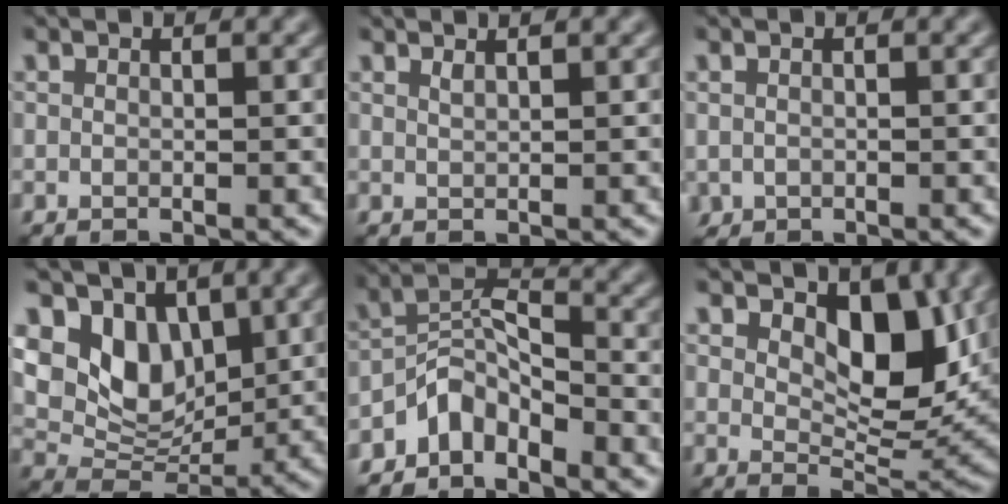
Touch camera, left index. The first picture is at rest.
{"total": 0.8, "force": [0.6, 0.2, 0.5], "torque": [-0.003, 0.001, 0.010]}
{"total": 0.8, "force": [-0.3, 0.7, 0.1], "torque": [0.000, -0.006, -0.005]}
{"total": 6.9, "force": [2.4, 4.9, 4.3], "torque": [-0.077, -0.016, 0.038]}
{"total": 4.3, "force": [-3.4, 1.8, 2.0], "torque": [-0.026, 0.013, -0.075]}
{"total": 6.5, "force": [2.2, 3.4, 5.0], "torque": [-0.074, -0.014, 0.035]}